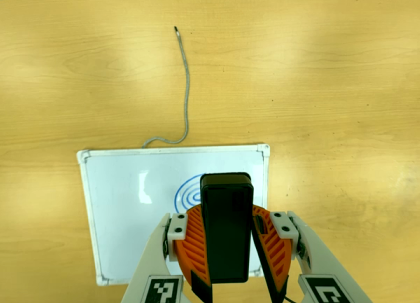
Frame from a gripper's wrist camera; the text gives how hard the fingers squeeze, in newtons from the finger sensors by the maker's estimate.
{"total": 8.4, "left": 8.5, "right": 8.3}